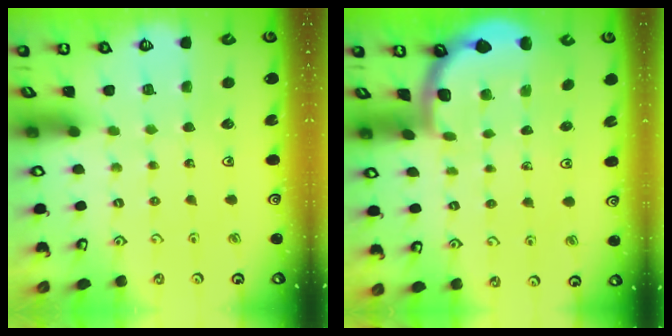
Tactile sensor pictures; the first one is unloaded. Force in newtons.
{"total": 1.8, "press": 1.8, "slide": 0.2}